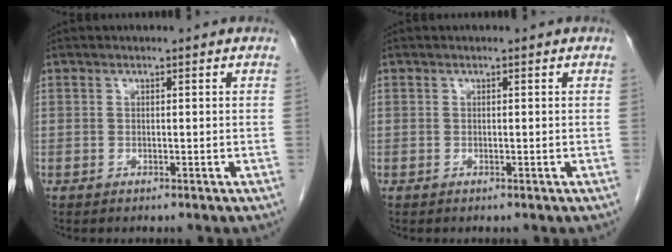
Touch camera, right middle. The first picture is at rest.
{"total": 0.0}